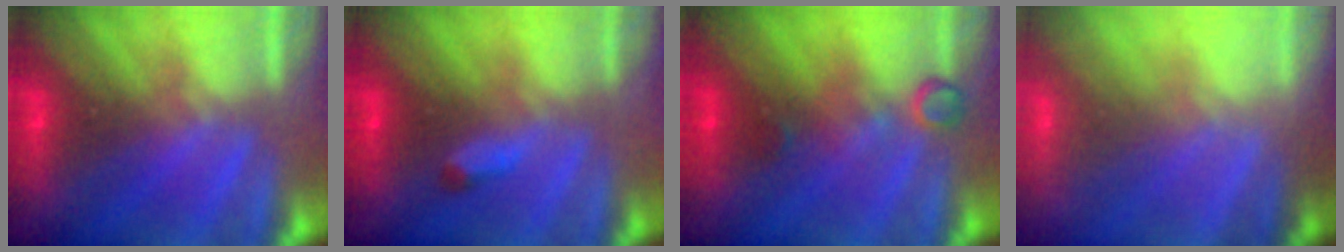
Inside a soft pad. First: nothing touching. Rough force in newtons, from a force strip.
{"total": 2.4}
{"total": 2.9}
{"total": 7.7}